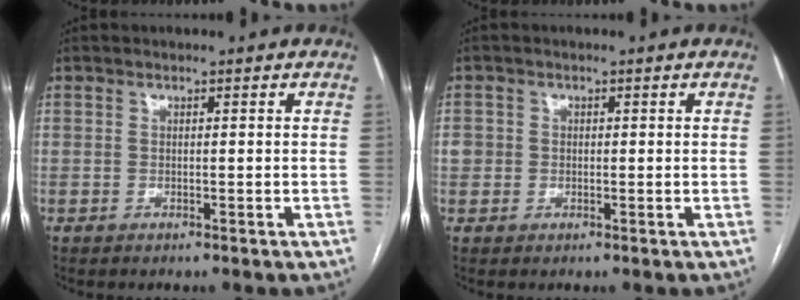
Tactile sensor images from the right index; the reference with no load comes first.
{"total": 2.8, "force": [0.0, 2.7, 0.8], "torque": [-0.017, 0.013, 0.005]}